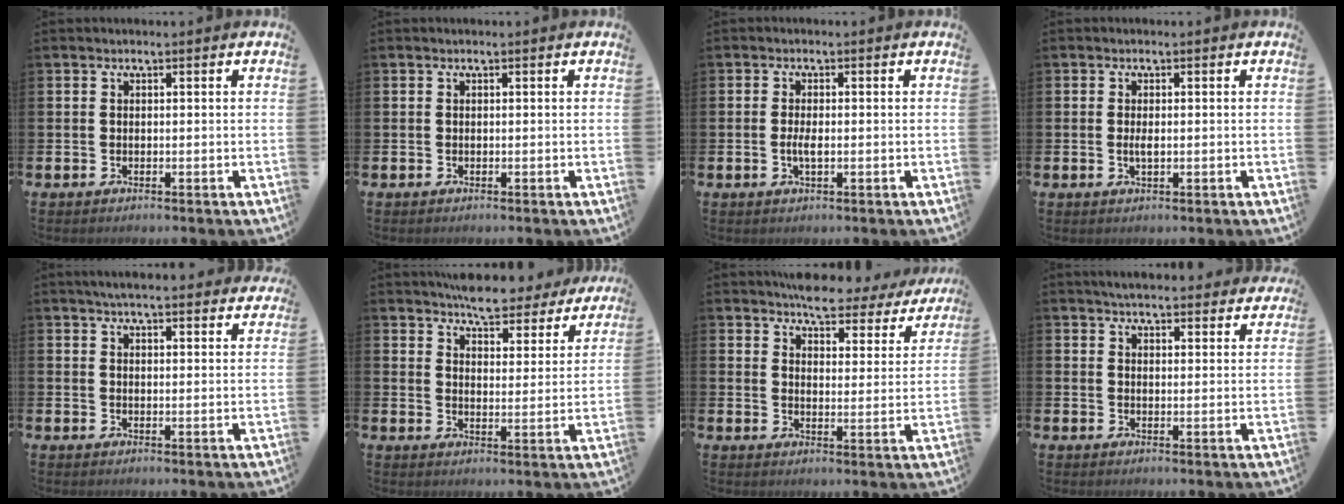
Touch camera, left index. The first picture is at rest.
{"total": 0.0}
{"total": 1.9, "force": [-0.2, 0.6, 1.8], "torque": [-0.031, 0.000, -0.005]}
{"total": 1.4, "force": [0.0, 0.5, 1.3], "torque": [-0.023, 0.002, -0.001]}
{"total": 4.4, "force": [4.2, 0.4, 1.1], "torque": [-0.030, -0.014, 0.077]}
{"total": 6.5, "force": [6.3, 1.5, 1.1], "torque": [-0.037, -0.038, 0.111]}
{"total": 5.5, "force": [5.2, 1.4, 1.1], "torque": [-0.036, -0.033, 0.088]}
{"total": 4.8, "force": [4.7, 0.5, 0.8], "torque": [-0.026, -0.022, 0.085]}